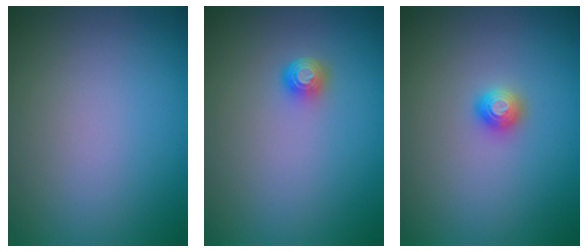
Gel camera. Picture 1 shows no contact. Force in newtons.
{"total": 1.5, "press": 1.1, "slide": 1.1}
{"total": 1.2, "press": 1.2, "slide": 0.1}